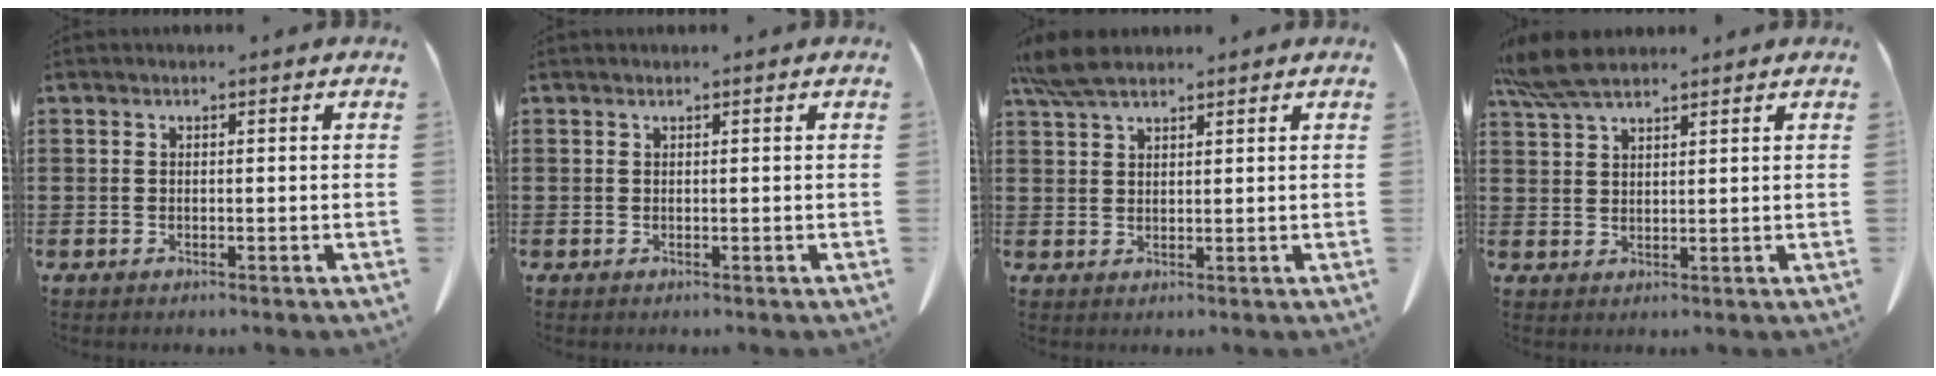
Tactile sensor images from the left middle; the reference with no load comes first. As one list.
[{"total": 0.0}, {"total": 5.5, "force": [4.3, 1.4, 3.1], "torque": [-0.071, -0.003, 0.082]}, {"total": 6.3, "force": [5.1, 1.5, 3.4], "torque": [-0.079, -0.005, 0.097]}]